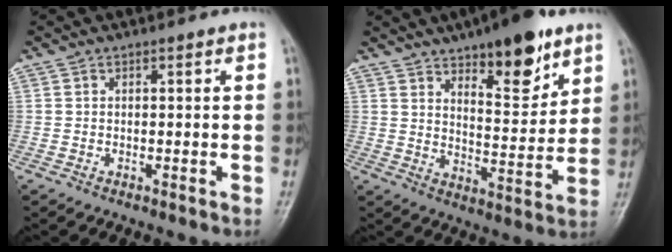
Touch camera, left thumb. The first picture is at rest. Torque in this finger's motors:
{"motor_torque": [0.64, 0.57, 0.31, -0.21, 0.19]}